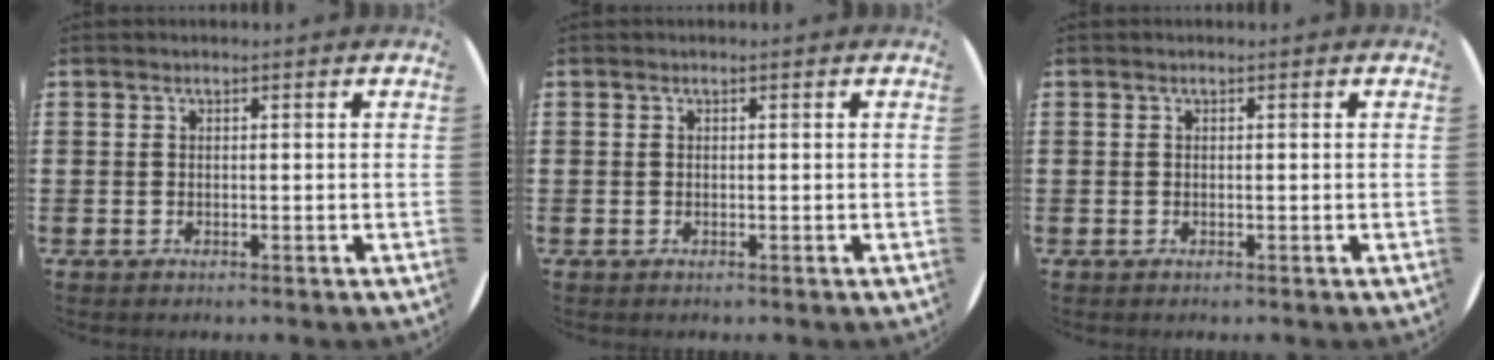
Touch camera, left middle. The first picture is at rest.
{"total": 0.0}
{"total": 0.0}